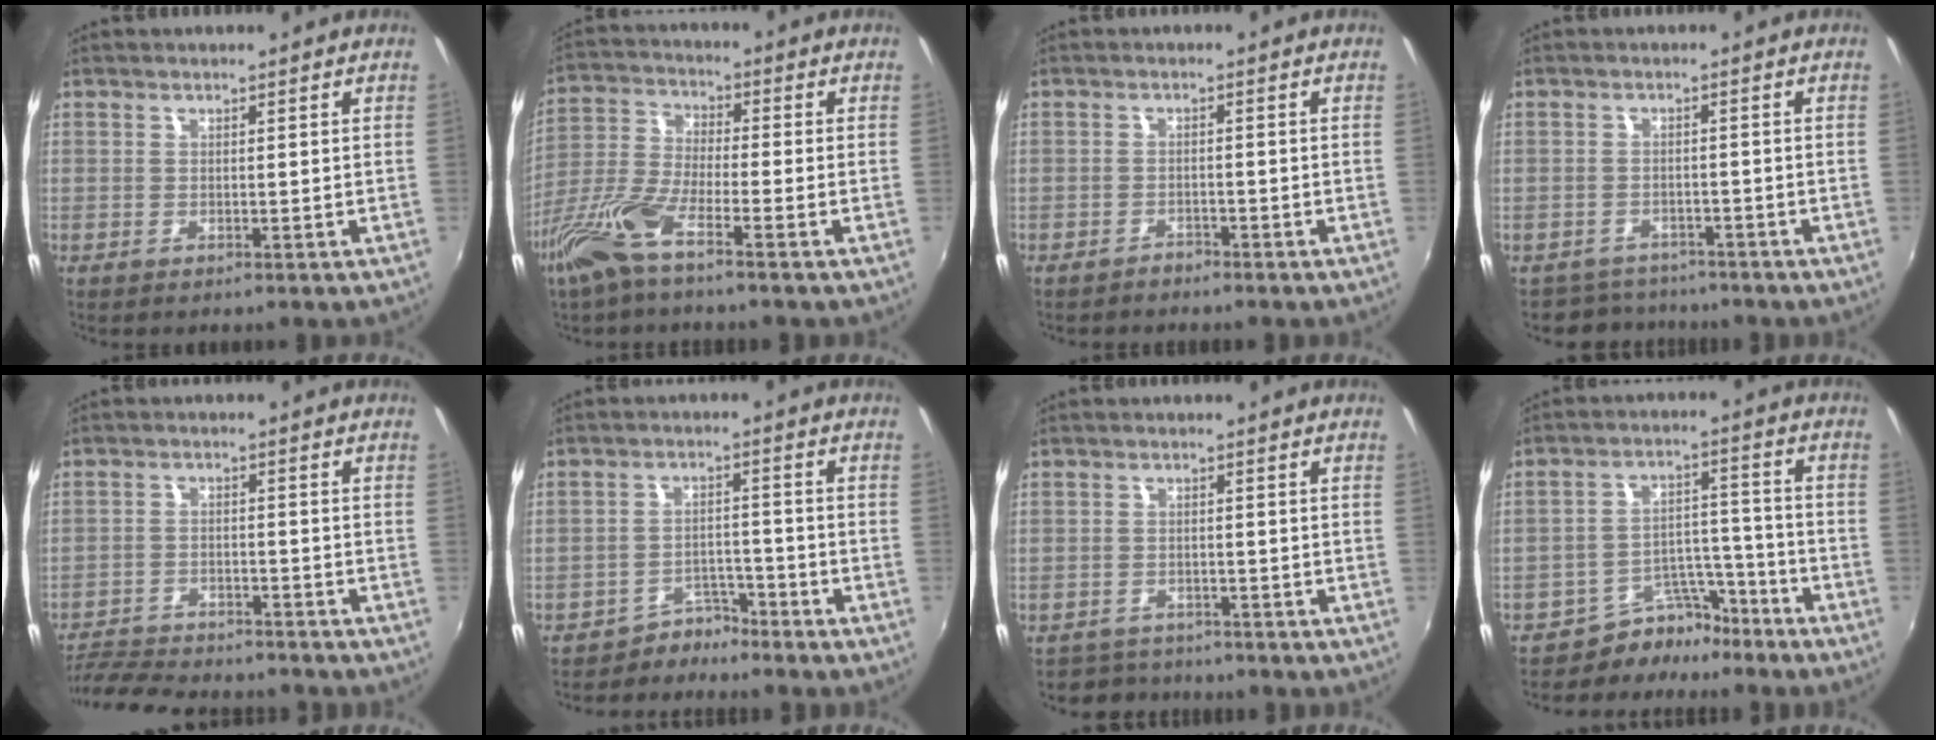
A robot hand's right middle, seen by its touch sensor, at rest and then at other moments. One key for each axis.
{"total": 10.1, "fx": -6.3, "fy": 1.8, "fz": 7.8, "tx": -0.176, "ty": -0.011, "tz": -0.130}
{"total": 2.1, "fx": -2.0, "fy": 0.8, "fz": 0.1, "tx": -0.009, "ty": -0.002, "tz": -0.033}
{"total": 5.3, "fx": -4.6, "fy": 2.7, "fz": -0.2, "tx": -0.011, "ty": 0.011, "tz": -0.076}
{"total": 14.2, "fx": -12.7, "fy": 3.7, "fz": 5.2, "tx": -0.124, "ty": -0.012, "tz": -0.199}
{"total": 4.3, "fx": -4.0, "fy": 1.8, "fz": -0.1, "tx": 0.000, "ty": 0.012, "tz": -0.066}
{"total": 4.3, "fx": -3.6, "fy": 2.2, "fz": -0.4, "tx": -0.005, "ty": 0.010, "tz": -0.063}
{"total": 8.3, "fx": -7.2, "fy": 4.1, "fz": 0.8, "tx": -0.012, "ty": 0.043, "tz": -0.113}